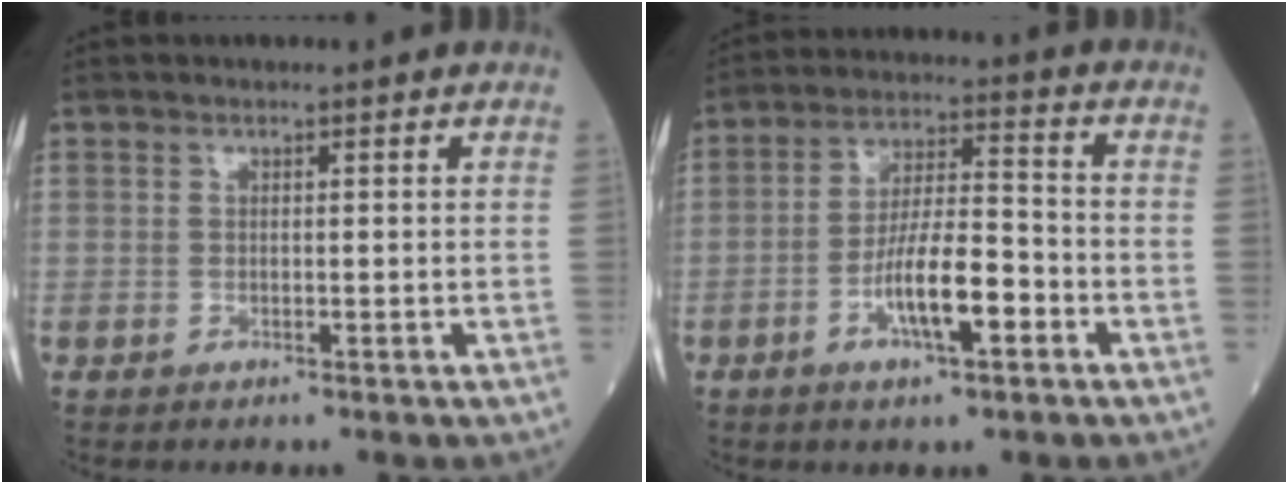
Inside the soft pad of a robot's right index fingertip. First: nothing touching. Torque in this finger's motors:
{"motor_torque": [0.35, -0.06, 0.45, 0.16]}